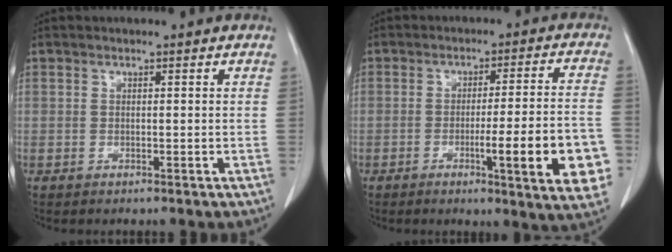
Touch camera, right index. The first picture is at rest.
{"total": 14.0, "force": [-4.4, 0.4, 13.3], "torque": [-0.142, -0.005, -0.054]}